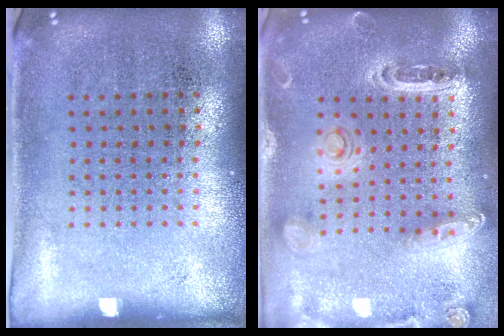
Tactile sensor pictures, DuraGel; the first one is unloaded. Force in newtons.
{"total": 1.4, "press": 1.3, "slide": 0.2}